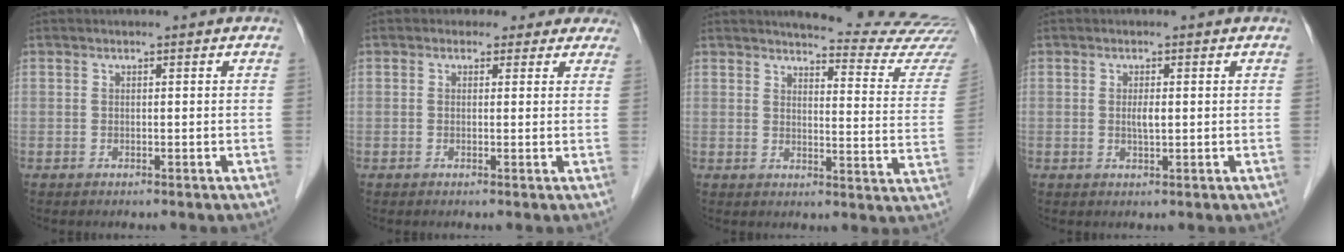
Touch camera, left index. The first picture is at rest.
{"total": 4.9, "force": [3.9, 3.0, 0.2], "torque": [0.019, 0.002, 0.023]}
{"total": 17.0, "force": [16.4, -0.1, 4.3], "torque": [-0.043, -0.118, 0.167]}
{"total": 1.6, "force": [0.1, 0.3, 1.6], "torque": [-0.032, -0.001, 0.003]}